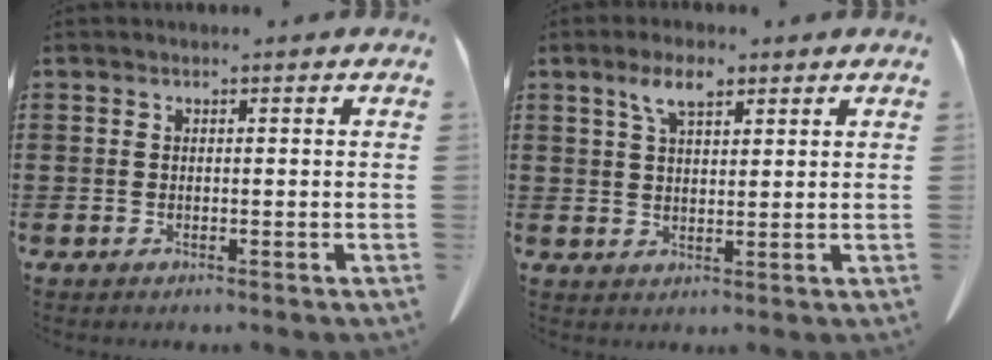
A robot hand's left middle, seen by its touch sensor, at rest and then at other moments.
{"total": 5.0, "force": [3.0, 1.7, 3.6], "torque": [-0.079, 0.008, 0.052]}